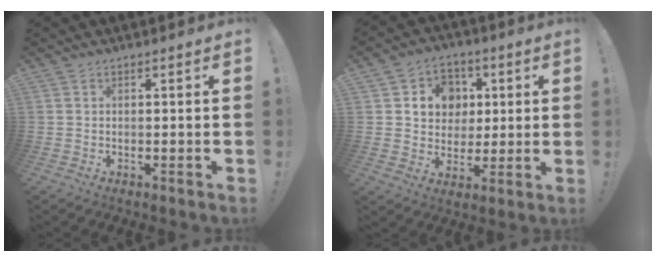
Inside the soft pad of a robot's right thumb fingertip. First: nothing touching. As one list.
[{"total": 10.2, "force": [2.0, 9.5, 3.1], "torque": [-0.041, -0.007, 0.046]}]